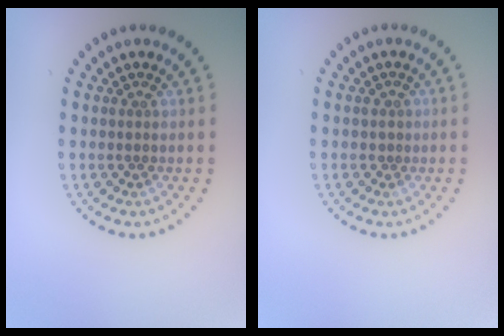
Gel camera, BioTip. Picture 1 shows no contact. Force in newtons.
{"total": 0.5, "press": 0.2, "slide": 0.5}